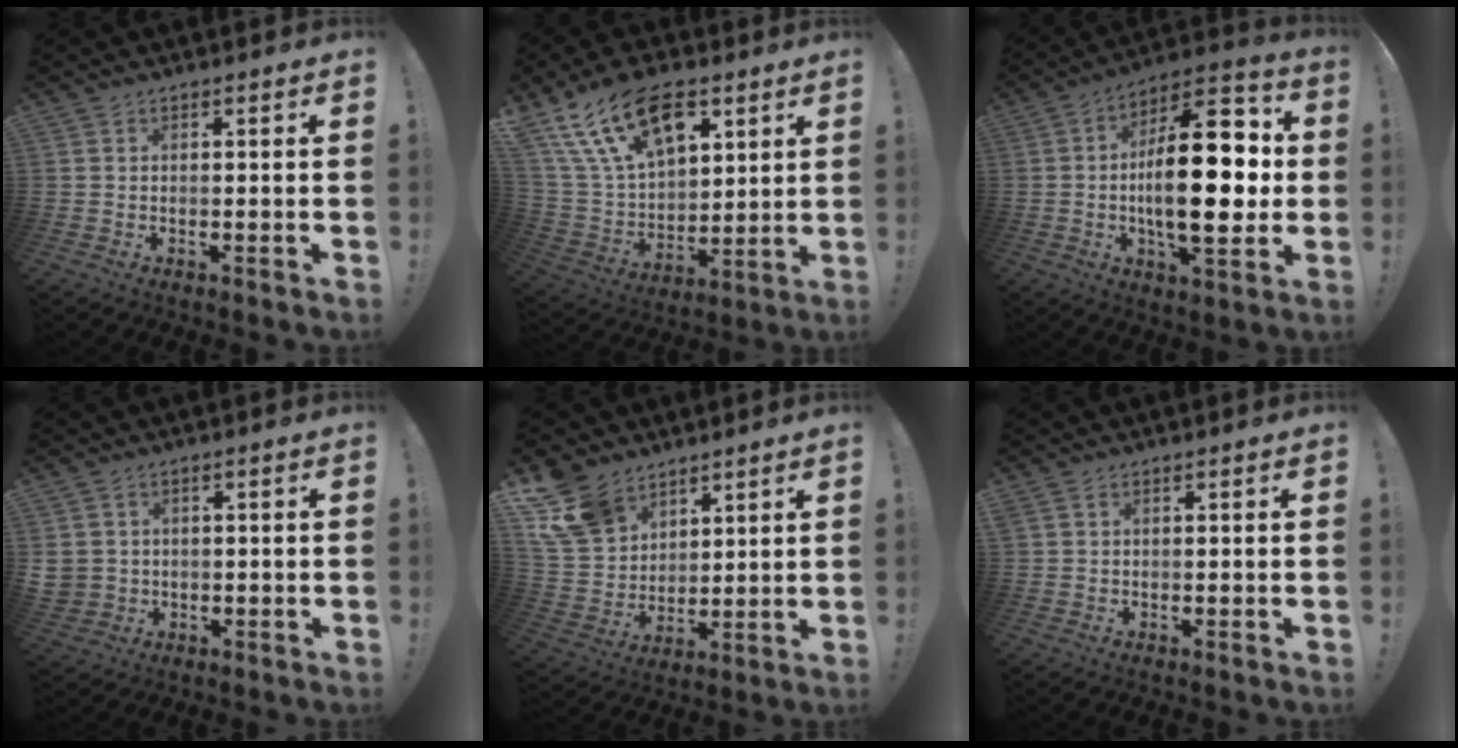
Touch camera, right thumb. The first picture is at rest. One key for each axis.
{"total": 21.5, "fx": 11.6, "fy": 12.1, "fz": 13.4, "tx": -0.260, "ty": -0.063, "tz": 0.211}
{"total": 24.7, "fx": -0.9, "fy": 10.6, "fz": 22.3, "tx": -0.361, "ty": -0.001, "tz": -0.016}
{"total": 3.9, "fx": 1.0, "fy": 3.6, "fz": 1.1, "tx": -0.028, "ty": 0.000, "tz": 0.022}
{"total": 15.5, "fx": 10.1, "fy": 10.0, "fz": 6.1, "tx": -0.120, "ty": -0.060, "tz": 0.199}
{"total": 1.0, "fx": 0.6, "fy": 0.5, "fz": 0.6, "tx": -0.017, "ty": 0.003, "tz": 0.012}